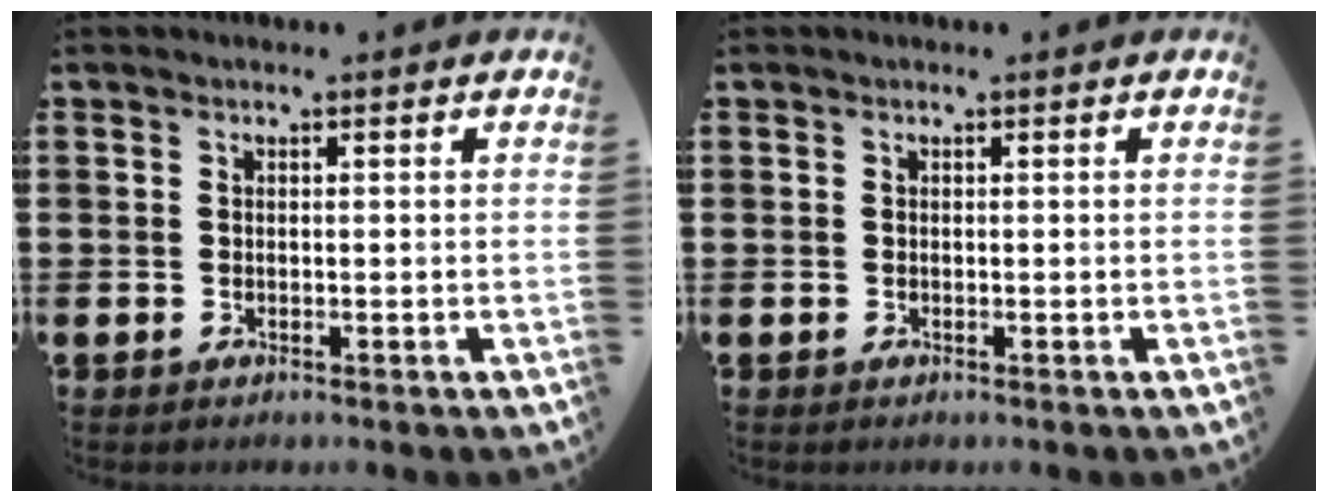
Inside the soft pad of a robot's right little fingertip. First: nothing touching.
{"total": 0.0}